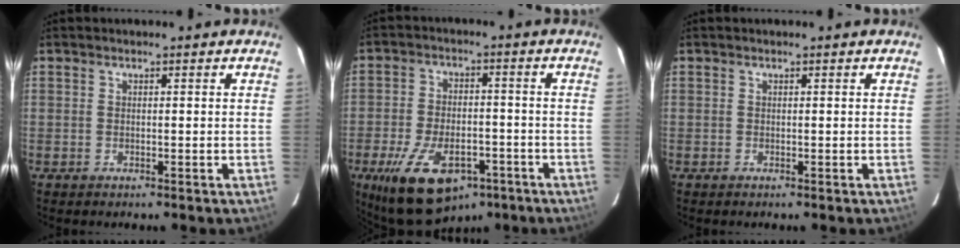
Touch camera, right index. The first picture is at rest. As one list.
[{"total": 16.8, "force": [-9.4, 8.8, 10.8], "torque": [-0.221, -0.015, -0.145]}, {"total": 0.0}]